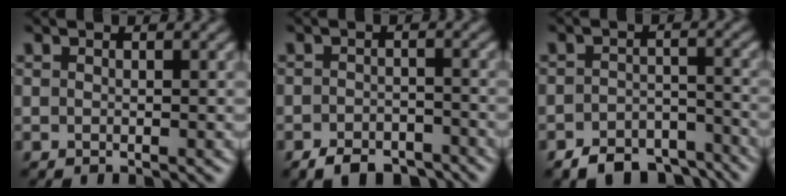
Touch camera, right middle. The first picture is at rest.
{"total": 4.2, "force": [-3.4, 1.8, 1.6], "torque": [-0.019, -0.005, -0.057]}
{"total": 5.2, "force": [-4.3, 2.3, 1.7], "torque": [-0.020, -0.006, -0.073]}